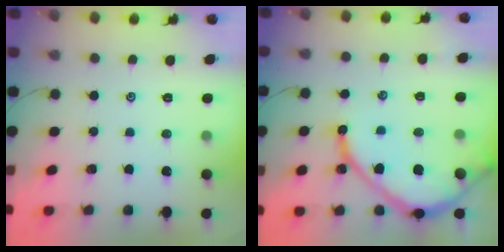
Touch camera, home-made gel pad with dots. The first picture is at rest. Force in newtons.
{"total": 12.3, "press": 12.3, "slide": 1.1}